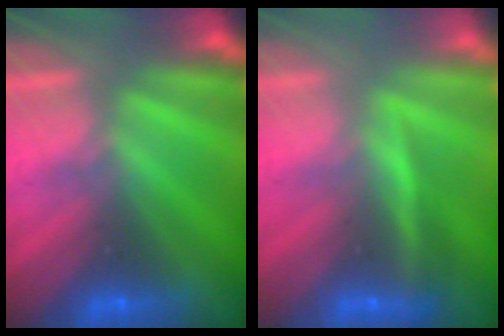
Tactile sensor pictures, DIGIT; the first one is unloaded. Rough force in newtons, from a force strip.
{"total": 2.9}